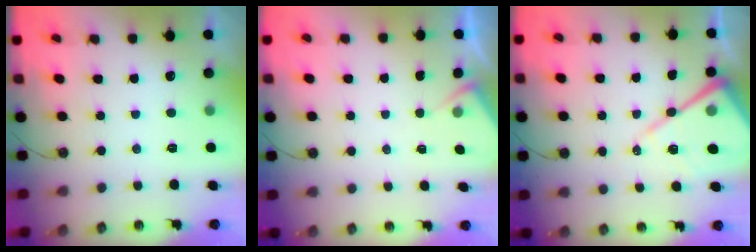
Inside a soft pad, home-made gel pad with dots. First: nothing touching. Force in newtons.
{"total": 5.1, "press": 5.1, "slide": 0.5}
{"total": 14.5, "press": 14.5, "slide": 1.3}